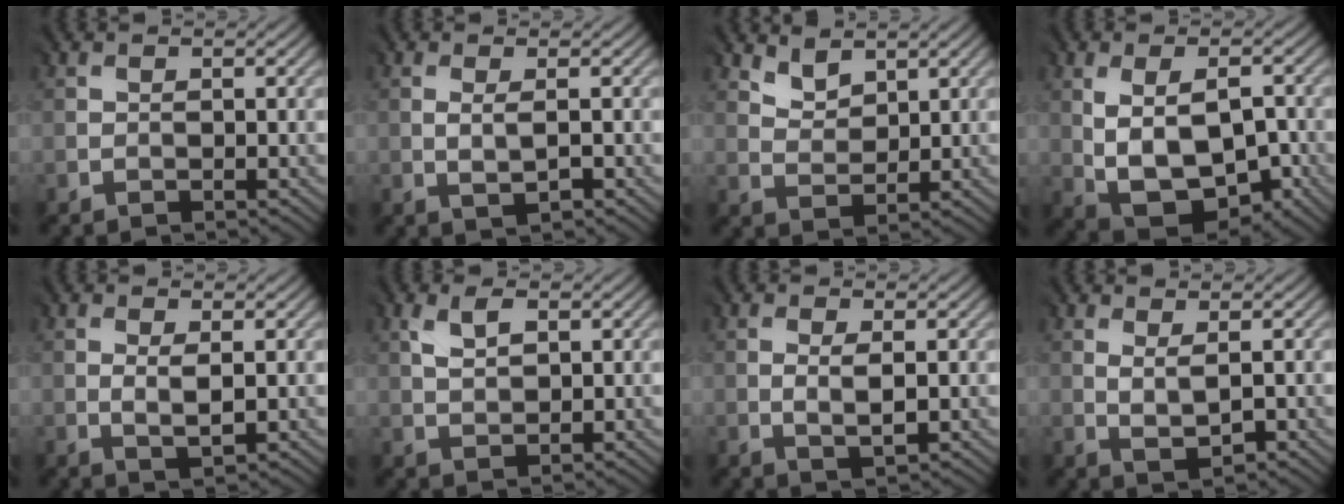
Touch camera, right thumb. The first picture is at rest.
{"total": 1.4, "force": [-0.1, 0.2, 1.4], "torque": [-0.032, -0.002, 0.003]}
{"total": 3.1, "force": [2.7, 1.3, 0.7], "torque": [-0.022, -0.003, 0.061]}
{"total": 10.1, "force": [-1.3, 6.2, 7.9], "torque": [-0.151, -0.012, -0.008]}
{"total": 2.0, "force": [0.3, 0.7, 1.9], "torque": [-0.041, -0.005, 0.010]}
{"total": 2.8, "force": [1.5, 1.5, 1.8], "torque": [-0.046, 0.003, 0.032]}
{"total": 2.1, "force": [0.1, 0.7, 2.0], "torque": [-0.045, -0.004, 0.006]}
{"total": 1.8, "force": [0.6, 0.5, 1.6], "torque": [-0.037, -0.004, 0.020]}